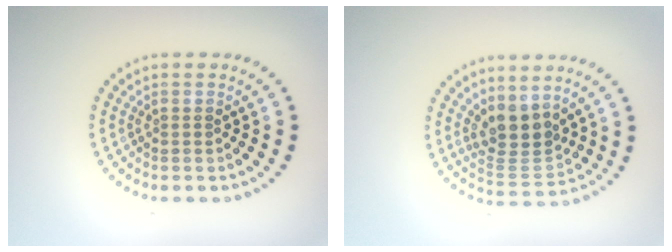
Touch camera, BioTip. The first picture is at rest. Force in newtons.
{"total": 3.9, "press": 3.2, "slide": 2.1}